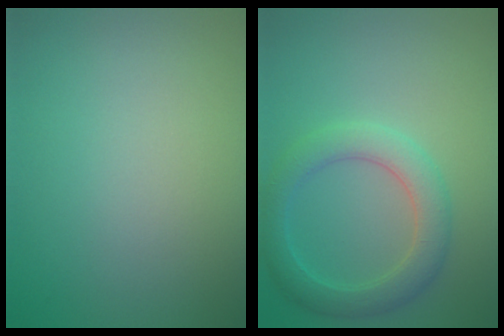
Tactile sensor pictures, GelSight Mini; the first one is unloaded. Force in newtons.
{"total": 3.9, "press": 3.9, "slide": 0.1}